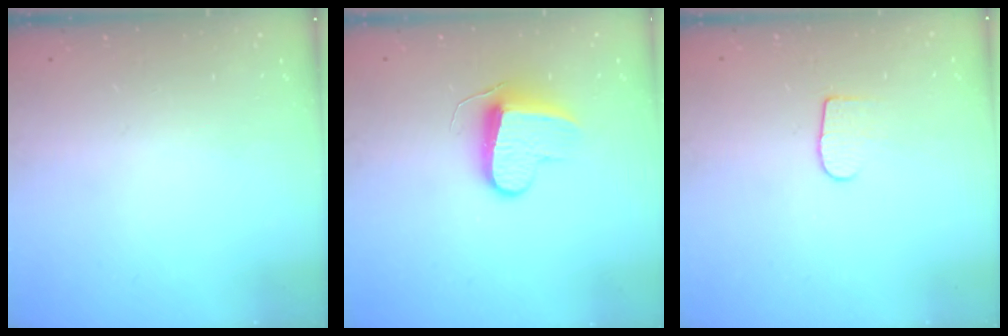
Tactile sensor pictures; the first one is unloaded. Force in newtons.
{"total": 9.0, "press": 9.0, "slide": 0.2}
{"total": 5.8, "press": 5.8, "slide": 0.5}